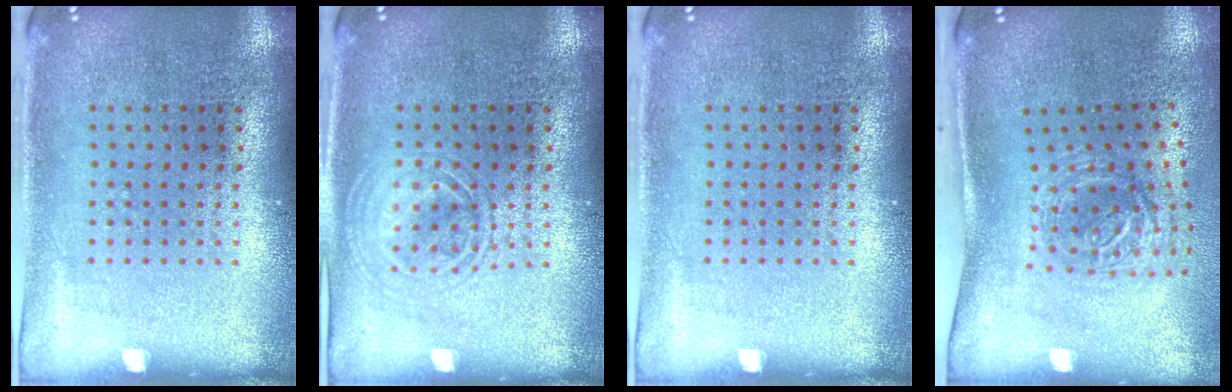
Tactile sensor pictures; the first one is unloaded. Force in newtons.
{"total": 1.2, "press": 1.2, "slide": 0.1}
{"total": 0.0}
{"total": 1.3, "press": 1.1, "slide": 0.7}